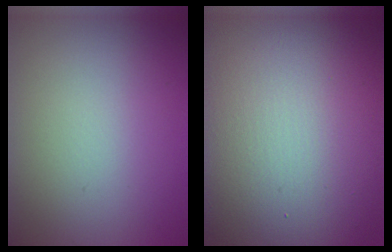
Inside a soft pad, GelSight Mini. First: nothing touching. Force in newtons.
{"total": 18.5, "press": 18.5, "slide": 0.7}